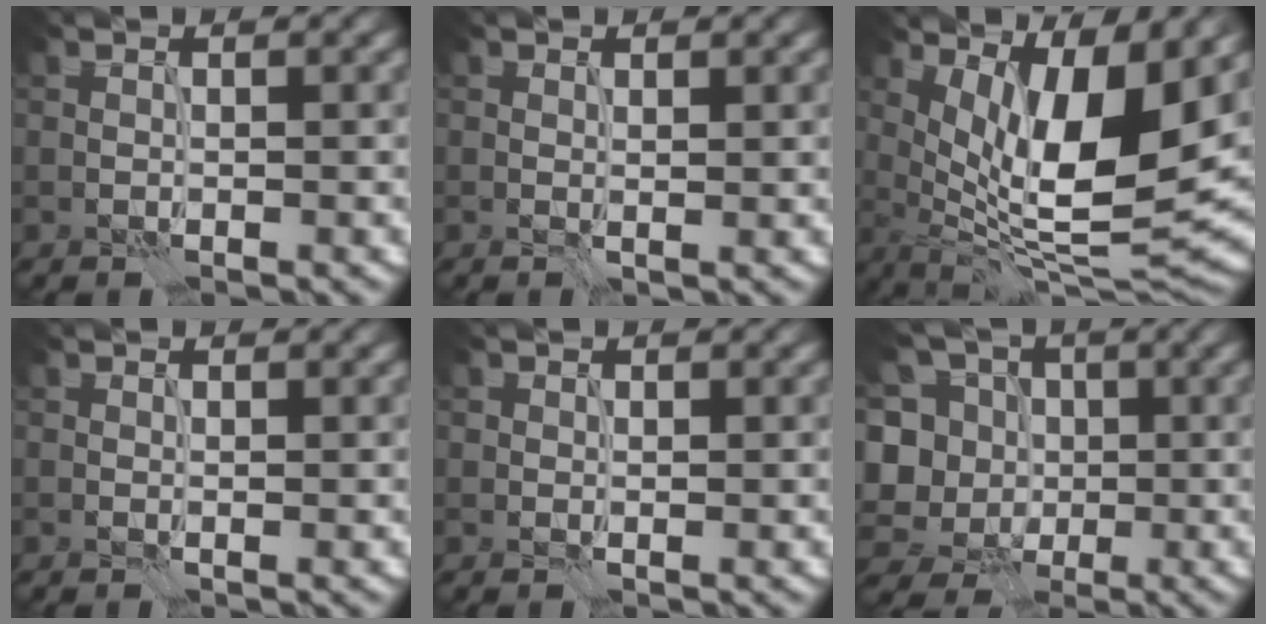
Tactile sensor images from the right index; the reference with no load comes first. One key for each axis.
{"total": 0.6, "fx": 0.4, "fy": 0.1, "fz": 0.4, "tx": -0.007, "ty": -0.003, "tz": 0.008}
{"total": 12.4, "fx": 3.6, "fy": 3.8, "fz": 11.2, "tx": -0.163, "ty": -0.014, "tz": 0.066}
{"total": 0.0}
{"total": 0.6, "fx": 0.4, "fy": 0.4, "fz": 0.2, "tx": -0.001, "ty": -0.002, "tz": 0.008}
{"total": 11.7, "fx": 0.2, "fy": 10.5, "fz": 5.1, "tx": -0.136, "ty": 0.031, "tz": -0.022}